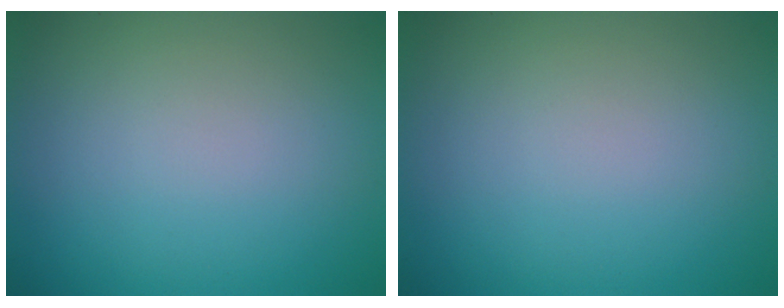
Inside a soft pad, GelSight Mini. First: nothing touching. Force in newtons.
{"total": 0.0}